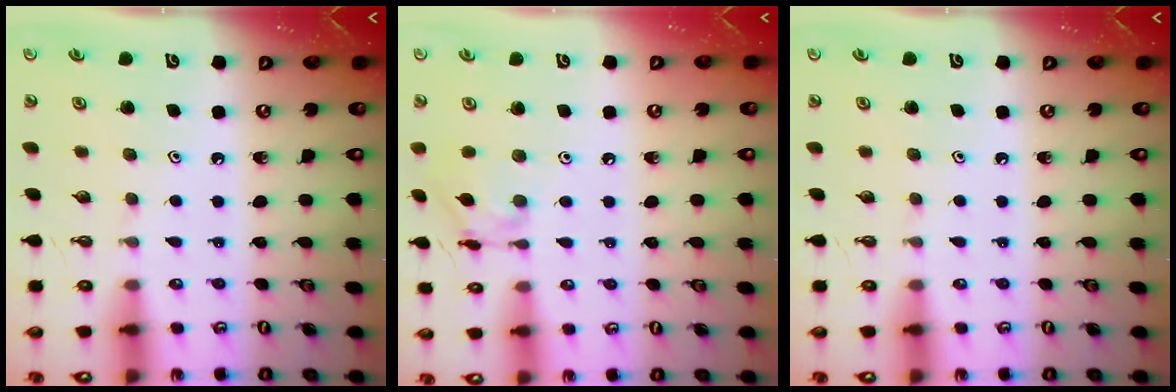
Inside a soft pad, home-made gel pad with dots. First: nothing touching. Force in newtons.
{"total": 10.2, "press": 10.2, "slide": 0.6}
{"total": 0.0}